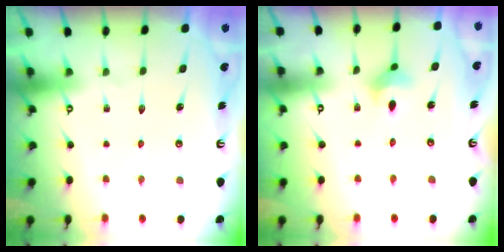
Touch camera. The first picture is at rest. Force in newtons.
{"total": 3.2, "press": 3.2, "slide": 0.5}